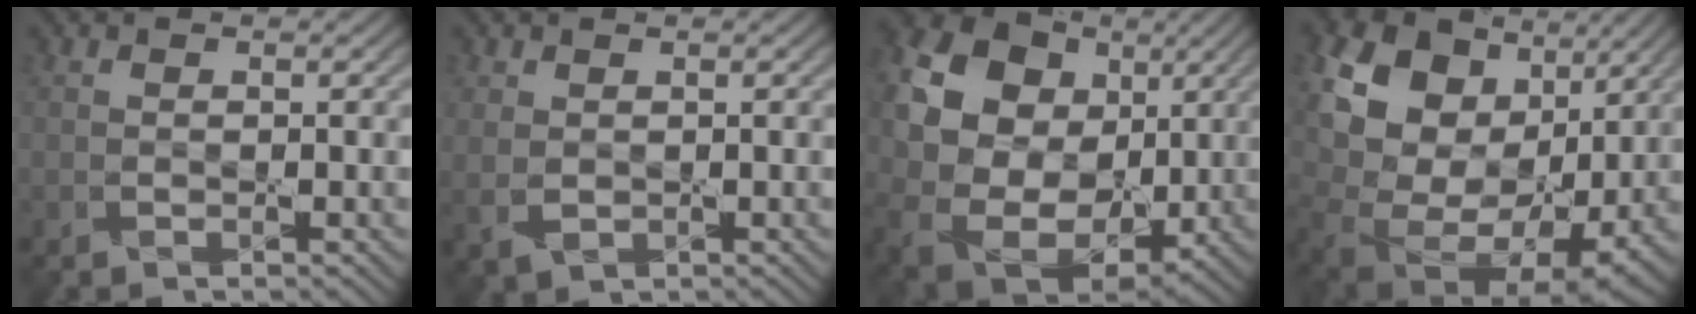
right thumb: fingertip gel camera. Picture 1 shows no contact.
{"total": 2.0, "force": [0.4, 1.5, 1.3], "torque": [-0.038, -0.004, 0.014]}
{"total": 23.8, "force": [7.3, 19.6, 11.4], "torque": [-0.276, 0.028, 0.121]}
{"total": 20.0, "force": [8.3, 14.6, 10.8], "torque": [-0.277, 0.039, 0.157]}